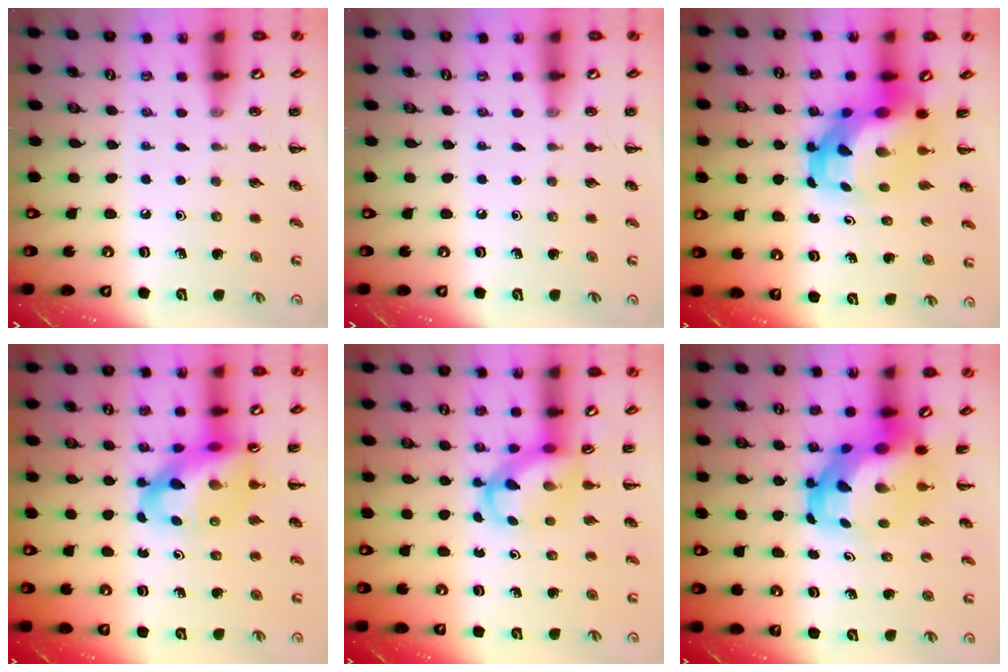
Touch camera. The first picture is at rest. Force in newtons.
{"total": 0.0}
{"total": 7.1, "press": 6.9, "slide": 1.9}
{"total": 12.5, "press": 12.1, "slide": 3.4}
{"total": 4.2, "press": 4.2, "slide": 0.6}
{"total": 7.3, "press": 7.0, "slide": 2.0}